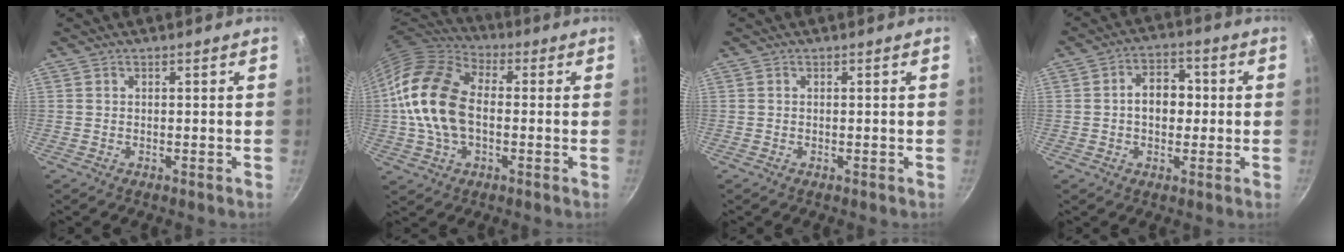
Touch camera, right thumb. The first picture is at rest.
{"total": 17.3, "force": [-0.4, 11.3, 13.1], "torque": [-0.240, 0.027, -0.022]}
{"total": 0.0}
{"total": 7.7, "force": [0.1, 5.6, 5.3], "torque": [-0.044, 0.019, -0.005]}